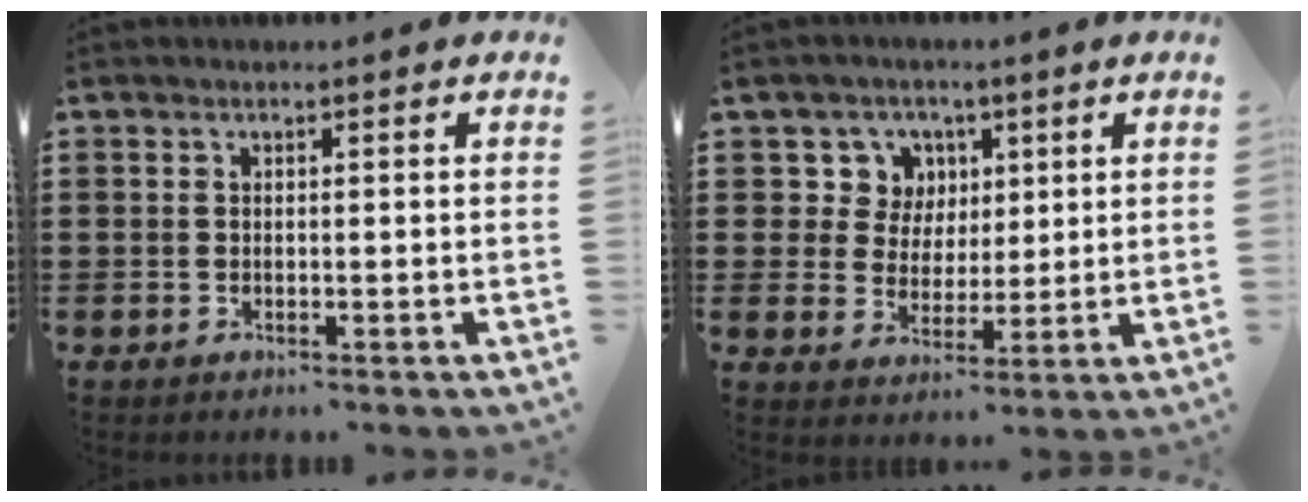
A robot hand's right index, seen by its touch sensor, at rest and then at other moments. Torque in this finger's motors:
{"motor_torque": [0.03, -0.01, 0.04, 0.02]}